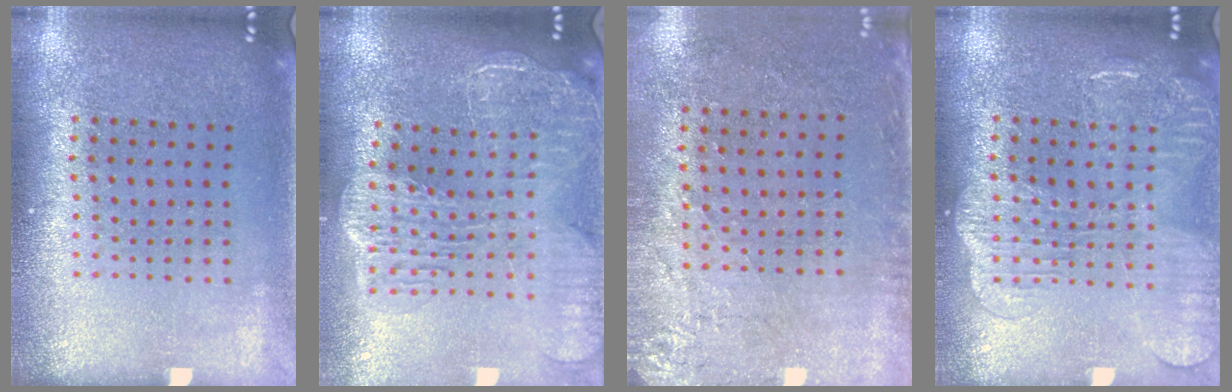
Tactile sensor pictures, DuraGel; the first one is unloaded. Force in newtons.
{"total": 2.8, "press": 2.4, "slide": 1.6}
{"total": 2.9, "press": 2.3, "slide": 1.6}
{"total": 2.0, "press": 2.0, "slide": 0.4}